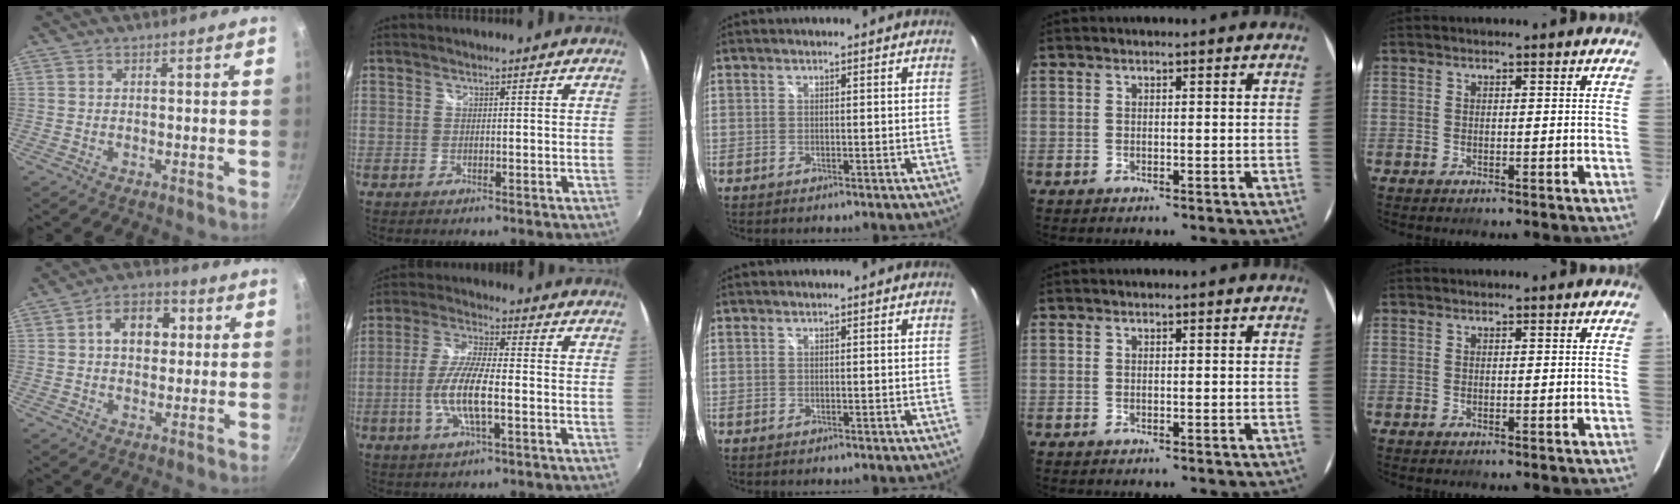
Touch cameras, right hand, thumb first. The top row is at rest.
{"thumb": {"total": 9.4, "force": [1.7, 6.7, 6.4], "torque": [-0.058, 0.011, 0.016]}, "index": {"total": 9.4, "force": [-2.4, 1.9, 8.8], "torque": [-0.183, -0.002, -0.050]}}